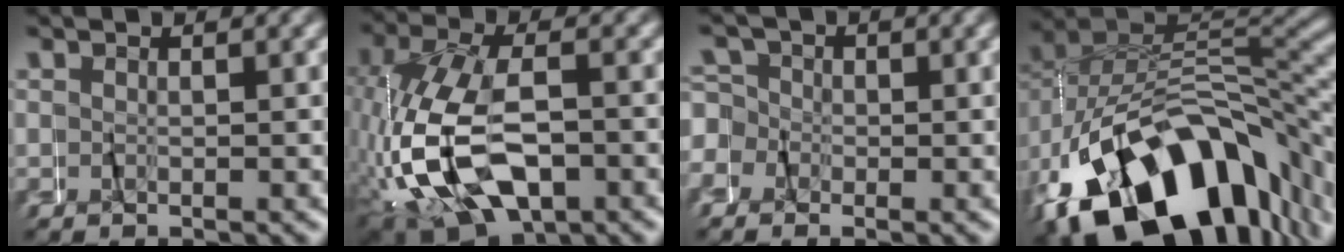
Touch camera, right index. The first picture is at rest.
{"total": 9.8, "force": [-2.8, 5.7, 7.5], "torque": [-0.178, -0.020, -0.035]}
{"total": 7.8, "force": [0.4, 7.3, 2.6], "torque": [-0.065, 0.004, -0.015]}
{"total": 15.9, "force": [-6.9, 9.2, 11.0], "torque": [-0.187, -0.028, -0.091]}